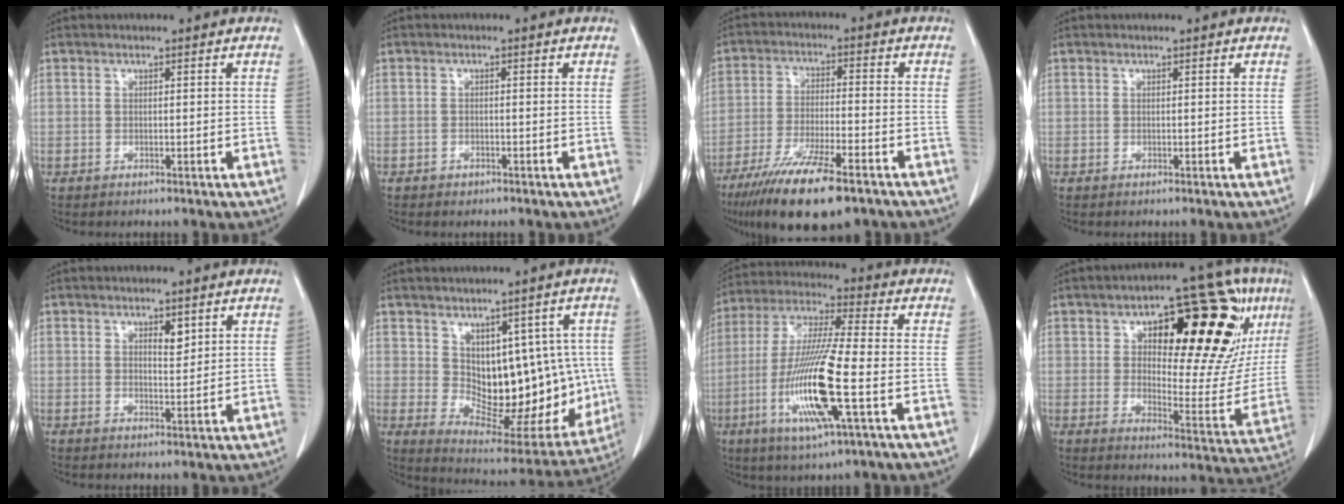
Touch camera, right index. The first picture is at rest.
{"total": 0.8, "force": [-0.6, 0.6, 0.2], "torque": [-0.005, 0.002, -0.009]}
{"total": 14.6, "force": [-10.0, 2.7, 10.4], "torque": [-0.191, -0.036, -0.169]}
{"total": 0.0}
{"total": 2.3, "force": [1.2, 0.8, 1.7], "torque": [-0.027, -0.004, 0.022]}
{"total": 14.6, "force": [1.1, 8.0, 12.2], "torque": [-0.138, 0.009, 0.046]}
{"total": 15.7, "force": [-4.4, 0.7, 15.0], "torque": [-0.310, -0.017, -0.082]}
{"total": 25.0, "force": [9.2, 8.7, 21.6], "torque": [-0.290, 0.033, 0.139]}